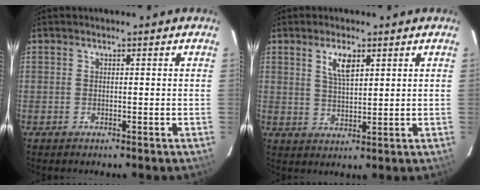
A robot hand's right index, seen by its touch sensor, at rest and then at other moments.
{"total": 4.9, "force": [2.5, 1.9, 3.8], "torque": [-0.069, 0.003, 0.048]}